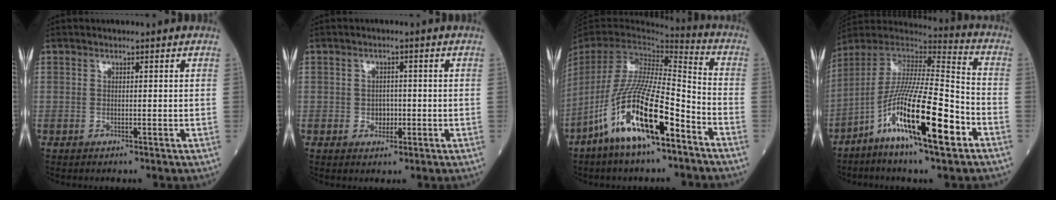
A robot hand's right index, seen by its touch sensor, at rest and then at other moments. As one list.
[{"total": 2.1, "force": [-0.5, 1.7, 1.2], "torque": [-0.014, 0.005, -0.003]}, {"total": 17.6, "force": [-10.1, 3.1, 14.0], "torque": [-0.296, -0.027, -0.188]}, {"total": 17.8, "force": [-8.1, 1.9, 15.7], "torque": [-0.297, -0.018, -0.147]}]